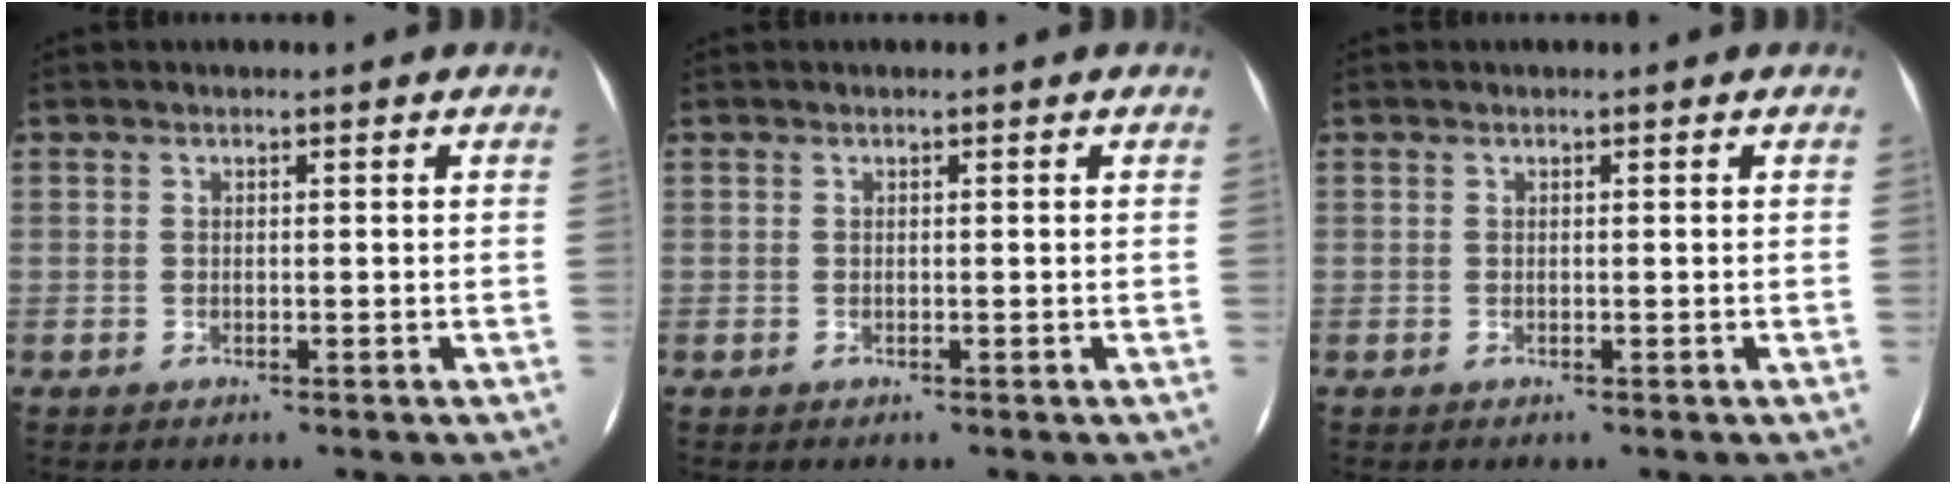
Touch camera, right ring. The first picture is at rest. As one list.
[{"total": 0.0}, {"total": 0.0}]